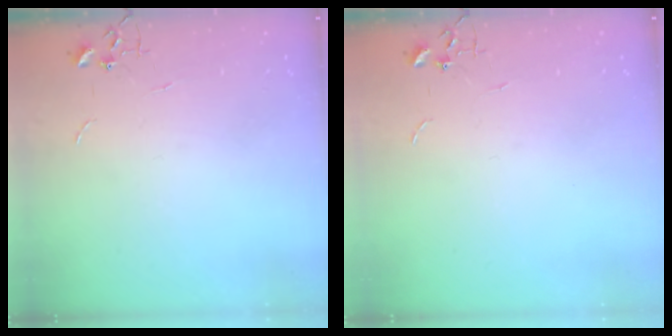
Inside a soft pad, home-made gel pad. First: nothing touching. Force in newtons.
{"total": 0.0}